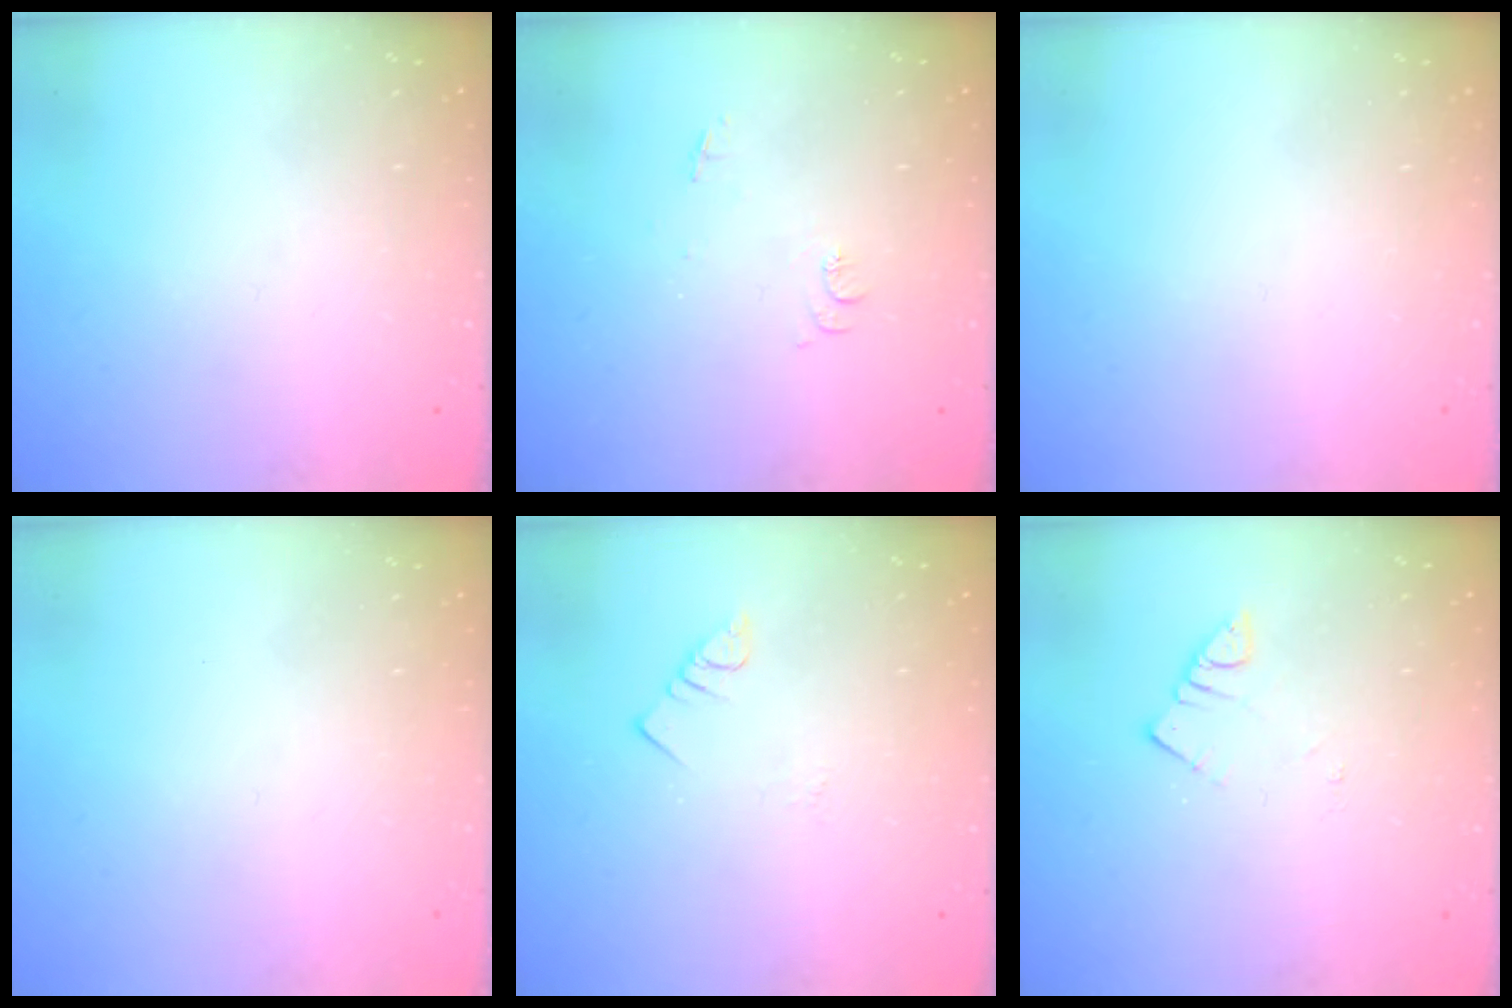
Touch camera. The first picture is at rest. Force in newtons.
{"total": 6.4, "press": 6.4, "slide": 0.6}
{"total": 1.5, "press": 1.5, "slide": 0.1}
{"total": 1.7, "press": 1.7, "slide": 0.1}
{"total": 2.4, "press": 2.3, "slide": 0.4}
{"total": 3.3, "press": 3.2, "slide": 0.4}